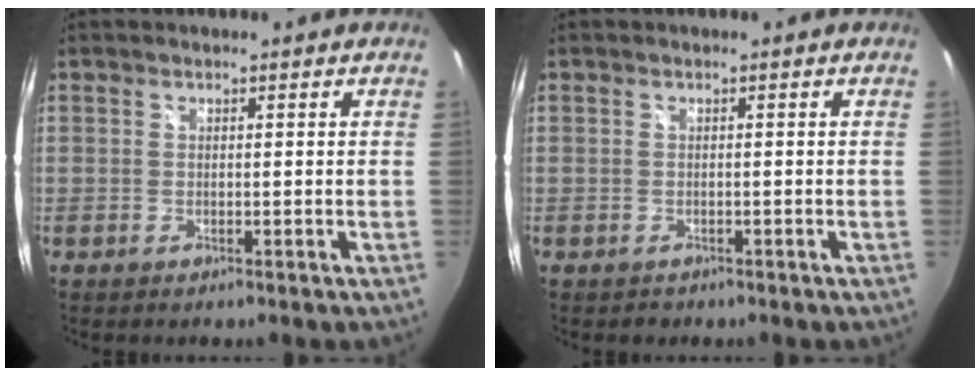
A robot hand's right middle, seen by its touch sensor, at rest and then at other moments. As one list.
[{"total": 1.0, "force": [-0.7, 0.7, 0.1], "torque": [-0.003, -0.002, -0.008]}]